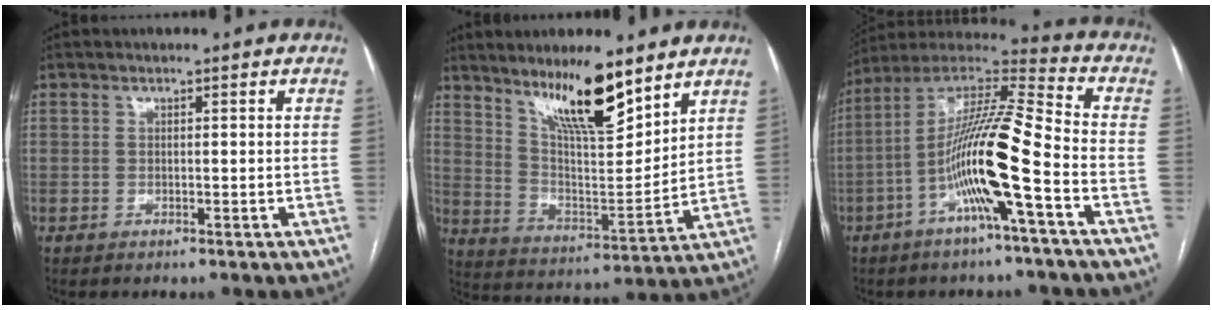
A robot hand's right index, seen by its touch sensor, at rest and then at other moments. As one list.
[{"total": 13.7, "force": [9.8, 2.4, 9.3], "torque": [-0.160, -0.012, 0.179]}, {"total": 16.1, "force": [-5.0, 0.3, 15.3], "torque": [-0.287, 0.010, -0.098]}]